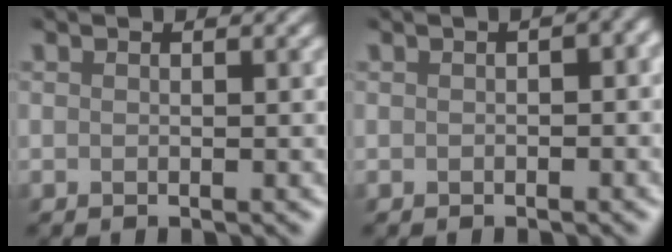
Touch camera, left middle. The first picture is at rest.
{"total": 3.0, "force": [-0.4, 1.8, 2.3], "torque": [-0.014, 0.010, -0.010]}